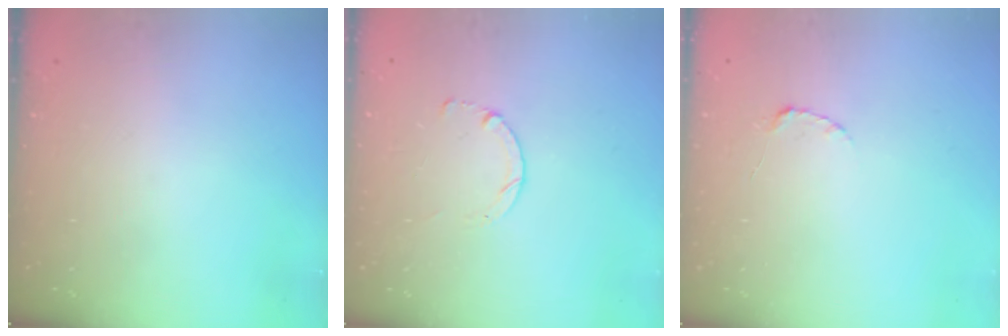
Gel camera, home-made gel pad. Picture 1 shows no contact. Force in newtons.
{"total": 0.0}
{"total": 2.2, "press": 2.2, "slide": 0.3}